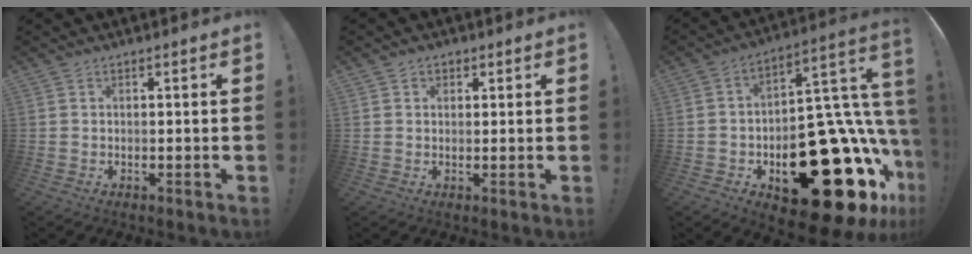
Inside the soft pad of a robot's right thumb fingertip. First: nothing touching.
{"total": 1.7, "force": [0.8, 1.5, 0.3], "torque": [0.005, -0.003, 0.013]}
{"total": 36.1, "force": [-12.1, 18.8, 28.4], "torque": [-0.341, 0.048, -0.142]}